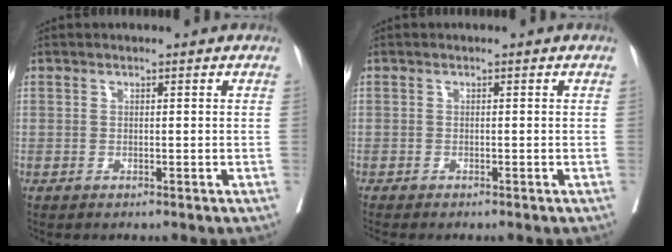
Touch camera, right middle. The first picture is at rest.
{"total": 1.9, "force": [-1.7, 0.2, 0.9], "torque": [-0.011, -0.002, -0.024]}